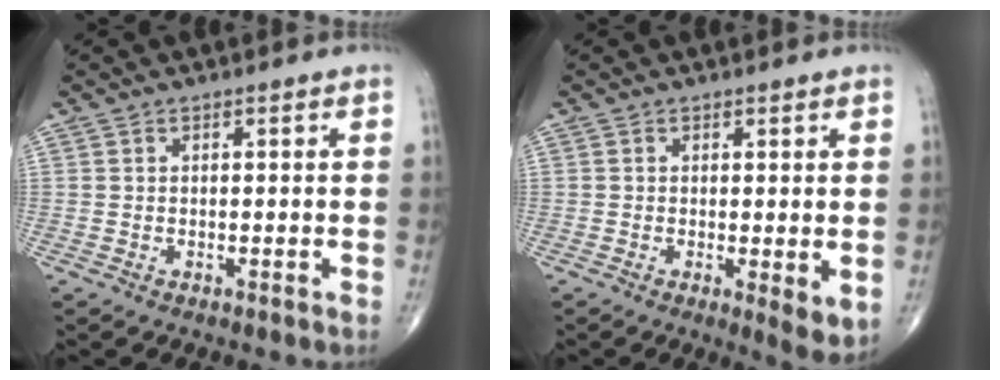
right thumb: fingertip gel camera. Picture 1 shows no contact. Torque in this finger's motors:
{"motor_torque": [-0.49, 0.18, 0.08, -0.04, -0.04]}